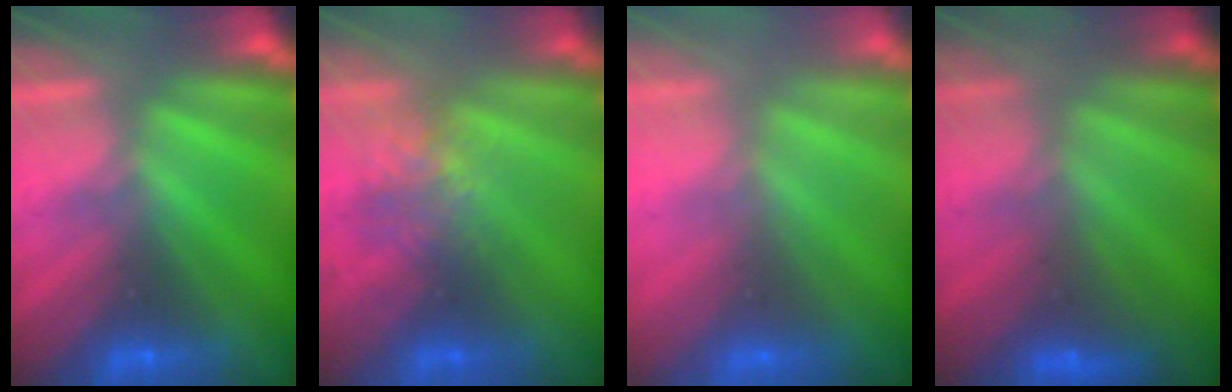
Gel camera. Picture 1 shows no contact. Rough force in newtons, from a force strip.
{"total": 2.9}
{"total": 2.8}
{"total": 3.0}